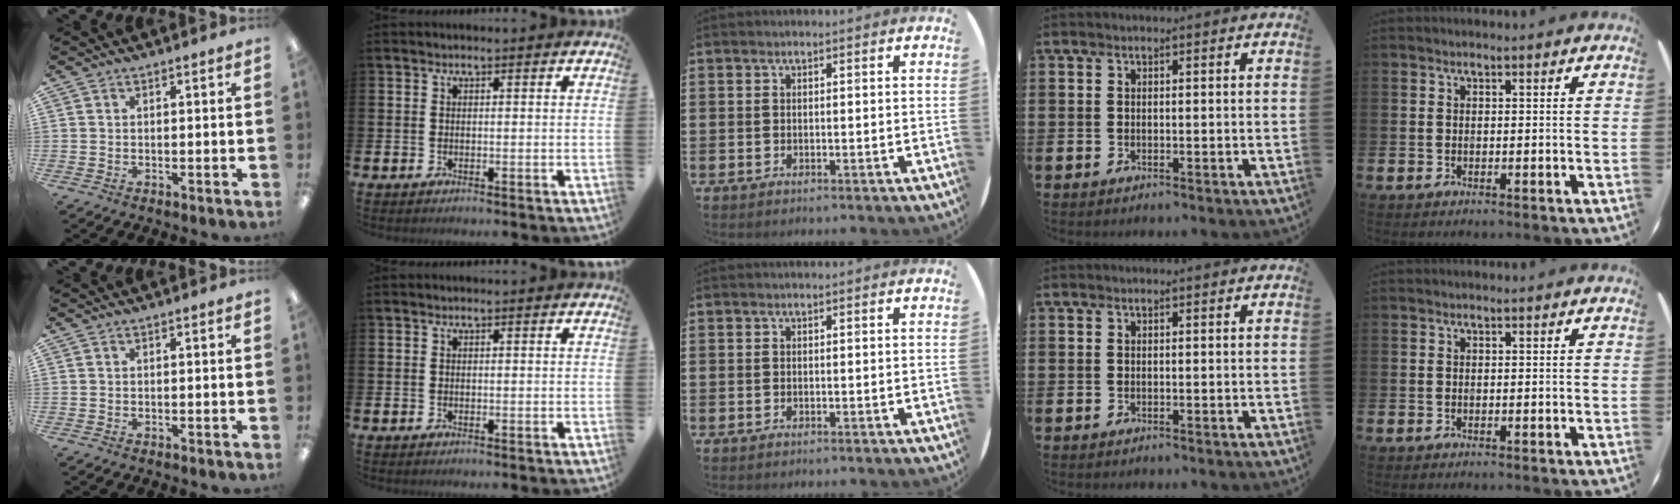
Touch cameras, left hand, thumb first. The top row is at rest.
{}